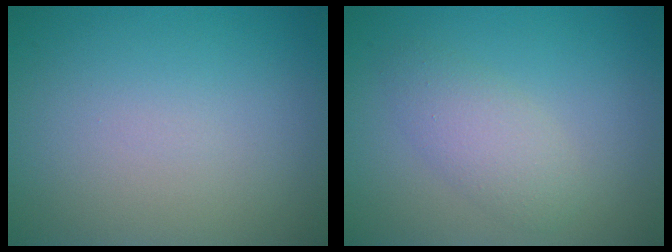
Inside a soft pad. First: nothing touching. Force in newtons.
{"total": 2.7, "press": 2.7, "slide": 0.0}